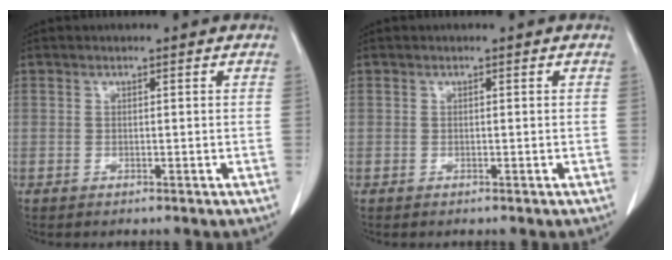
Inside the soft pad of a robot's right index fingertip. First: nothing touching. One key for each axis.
{"total": 0.0}